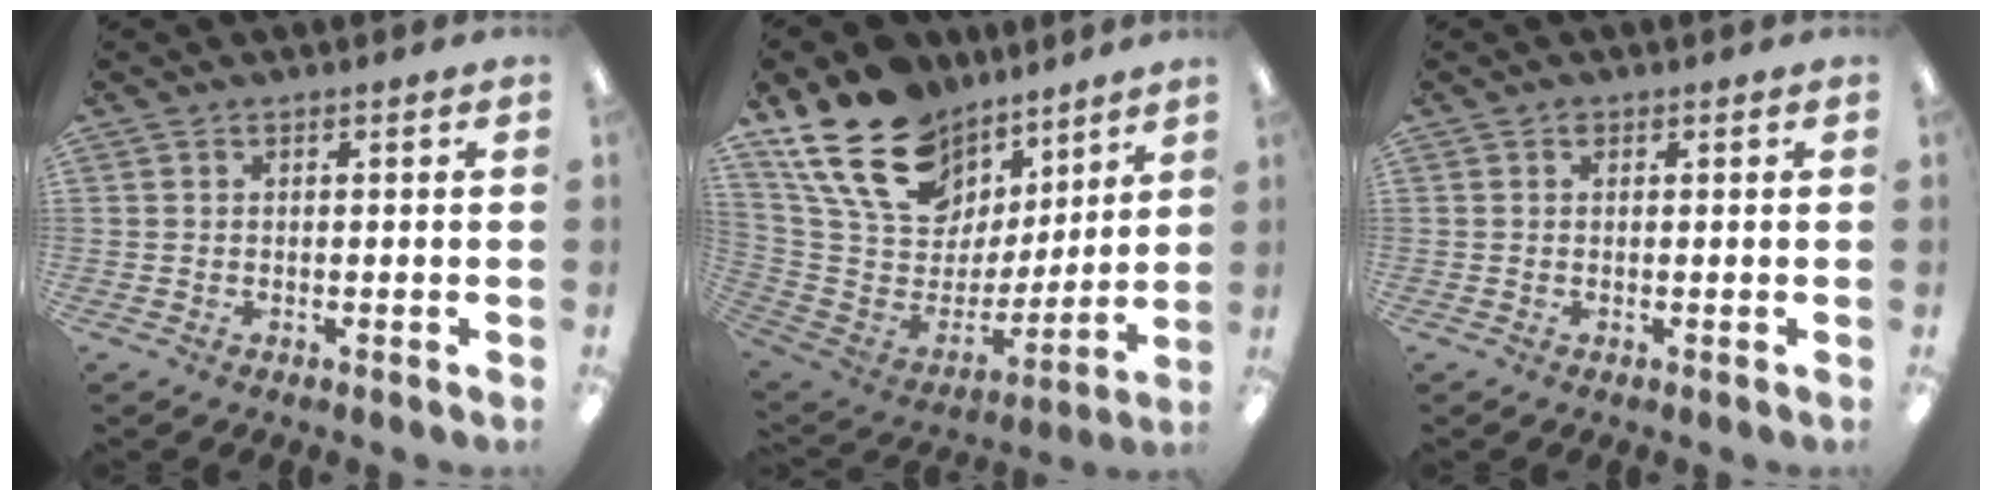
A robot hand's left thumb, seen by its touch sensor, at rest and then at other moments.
{"total": 21.4, "force": [13.3, 13.8, 9.4], "torque": [-0.185, -0.073, 0.263]}
{"total": 0.6, "force": [0.3, 0.5, 0.3], "torque": [-0.007, 0.003, 0.006]}